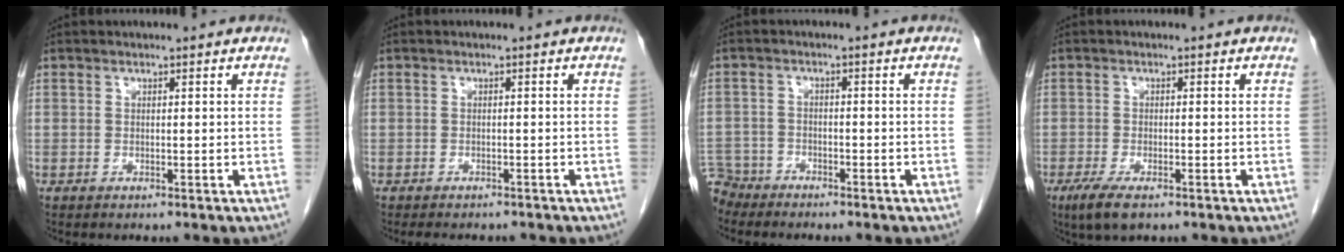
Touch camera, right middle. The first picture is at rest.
{"total": 5.1, "force": [-4.5, 1.7, 1.8], "torque": [-0.018, -0.002, -0.056]}
{"total": 5.0, "force": [-4.6, 1.7, -0.5], "torque": [0.016, -0.006, -0.088]}
{"total": 4.6, "force": [-2.9, 1.2, 3.3], "torque": [-0.069, -0.011, -0.046]}